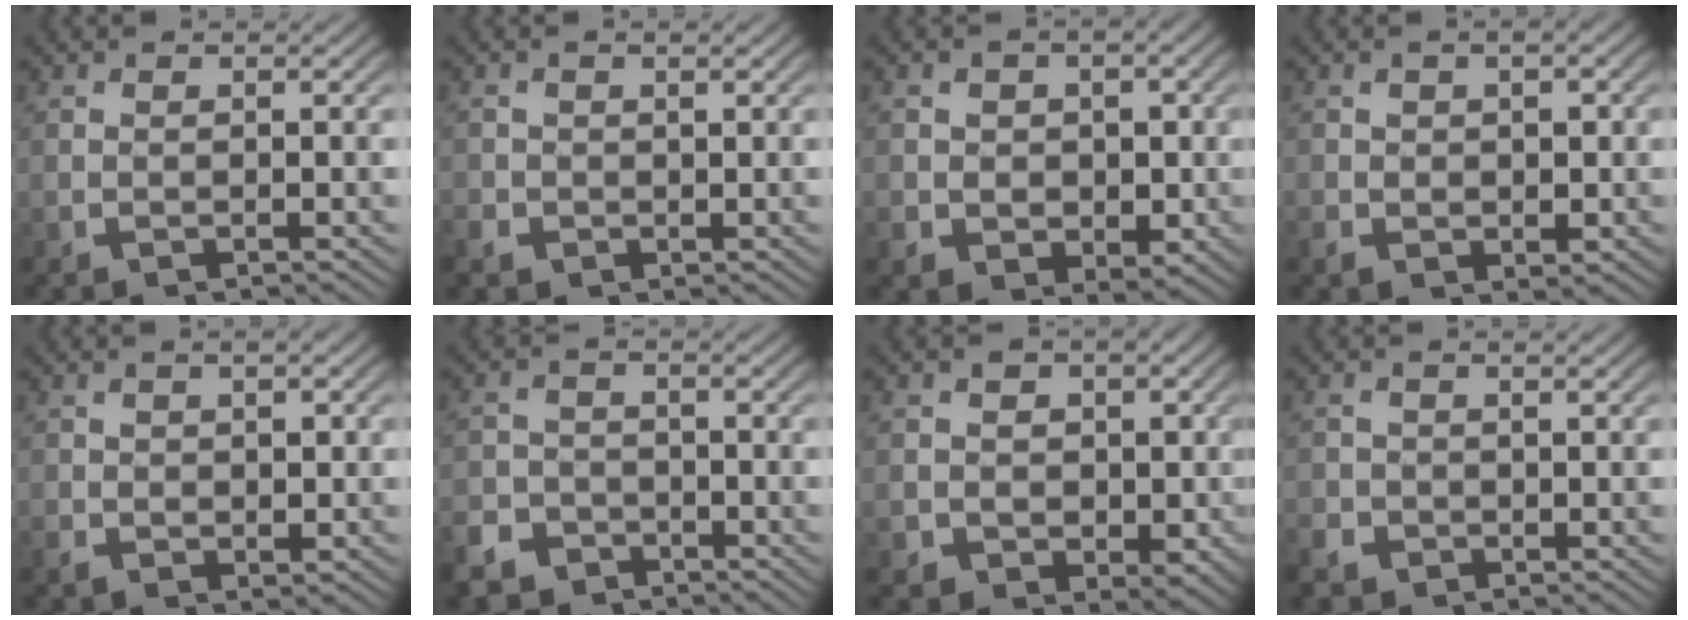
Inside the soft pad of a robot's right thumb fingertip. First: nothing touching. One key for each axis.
{"total": 1.4, "fx": -0.4, "fy": 1.3, "fz": 0.3, "tx": -0.011, "ty": -0.005, "tz": -0.006}
{"total": 5.9, "fx": -0.2, "fy": 5.0, "fz": 3.3, "tx": -0.064, "ty": -0.034, "tz": 0.010}
{"total": 2.8, "fx": -0.1, "fy": 2.1, "fz": 1.8, "tx": -0.034, "ty": -0.014, "tz": 0.005}
{"total": 2.2, "fx": 0.0, "fy": 1.7, "fz": 1.5, "tx": -0.029, "ty": -0.012, "tz": 0.005}
{"total": 5.0, "fx": -4.0, "fy": 3.0, "fz": 0.6, "tx": 0.002, "ty": -0.019, "tz": -0.071}
{"total": 8.7, "fx": 0.0, "fy": 7.2, "fz": 4.8, "tx": -0.080, "ty": -0.039, "tz": 0.013}
{"total": 2.1, "fx": -1.1, "fy": 1.7, "fz": 0.4, "tx": -0.004, "ty": -0.008, "tz": -0.020}